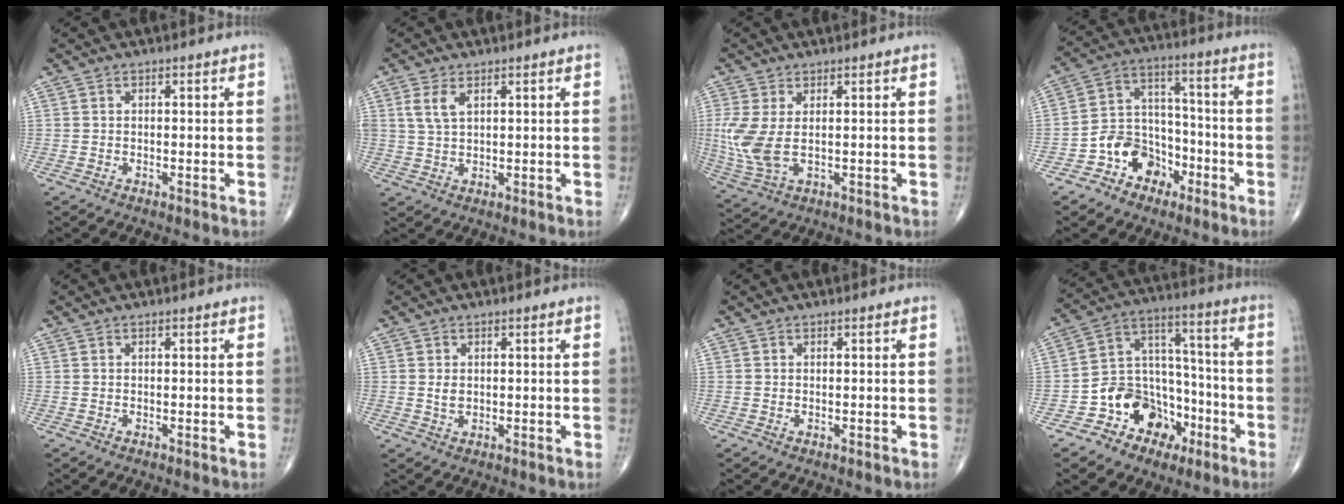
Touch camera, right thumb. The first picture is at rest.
{"total": 4.0, "force": [1.8, 2.0, 3.0], "torque": [-0.064, 0.000, 0.040]}
{"total": 8.1, "force": [0.5, 4.1, 7.0], "torque": [-0.182, -0.007, 0.023]}
{"total": 10.8, "force": [-5.8, 8.3, 4.0], "torque": [-0.029, 0.073, -0.103]}
{"total": 0.0}
{"total": 1.8, "force": [0.3, 1.3, 1.2], "torque": [-0.018, -0.003, 0.008]}
{"total": 0.0}
{"total": 15.0, "force": [-7.1, 11.4, 6.7], "torque": [-0.055, 0.085, -0.116]}